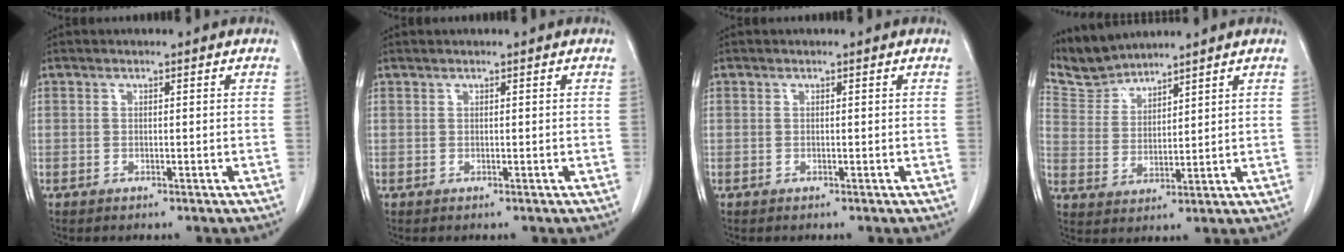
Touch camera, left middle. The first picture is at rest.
{"total": 0.0}
{"total": 0.0}
{"total": 5.8, "force": [5.8, 0.4, -0.6], "torque": [0.001, 0.006, 0.132]}